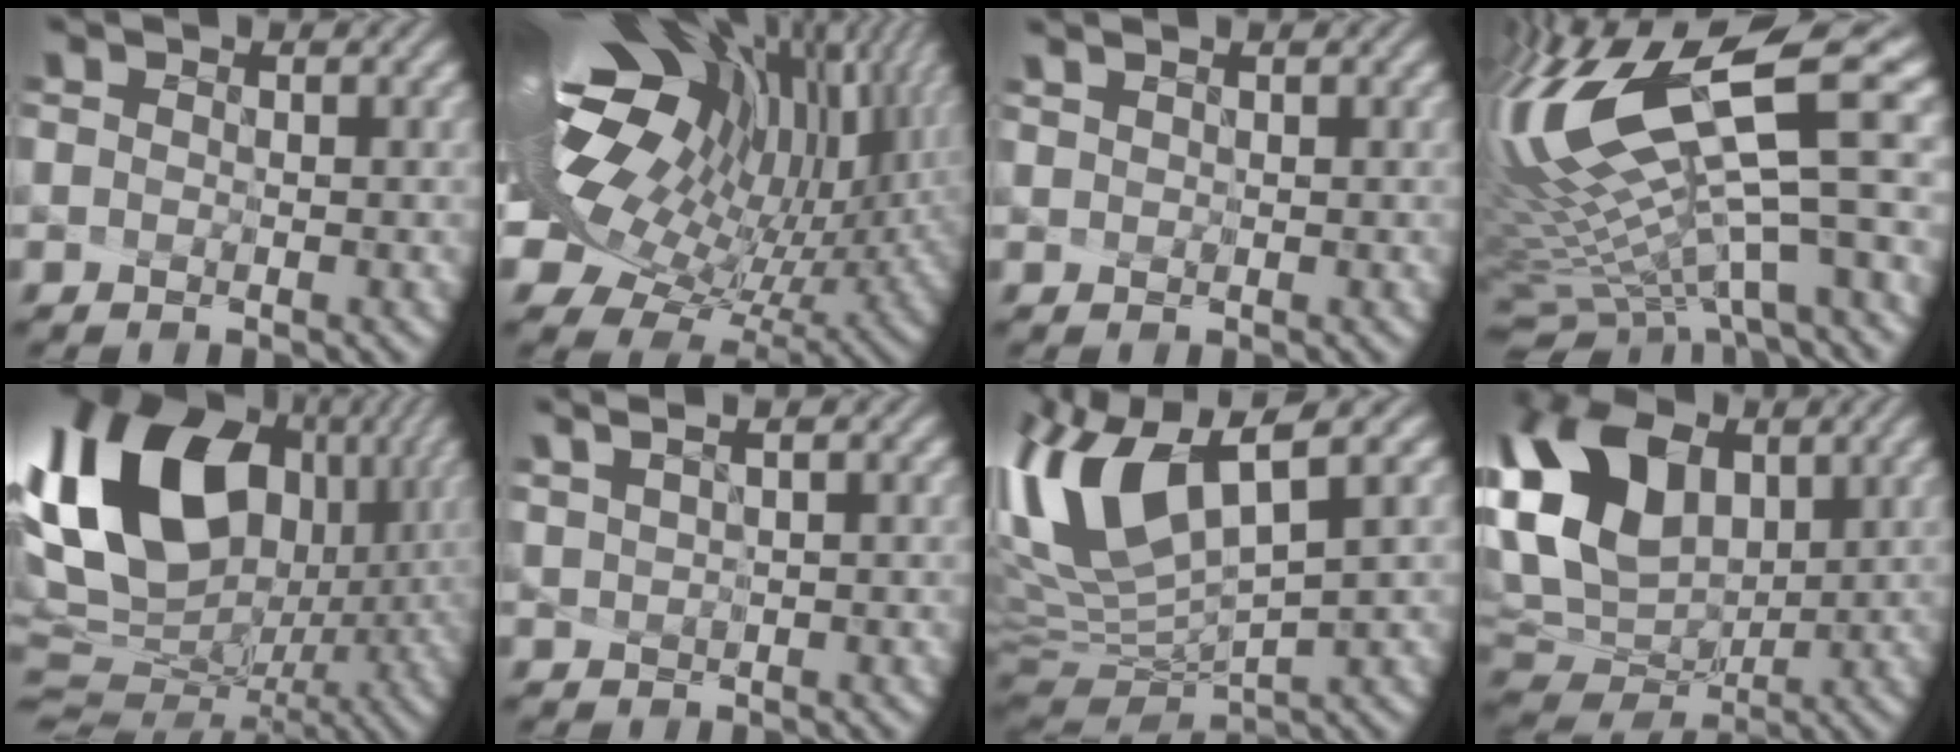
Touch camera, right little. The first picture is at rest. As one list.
[{"total": 16.5, "force": [3.5, 8.8, 13.6], "torque": [-0.269, -0.031, 0.111]}, {"total": 0.8, "force": [0.3, -0.6, -0.4], "torque": [-0.012, -0.012, 0.024]}, {"total": 13.8, "force": [2.0, 2.7, 13.4], "torque": [-0.270, -0.004, 0.080]}, {"total": 17.2, "force": [4.5, 11.5, 12.0], "torque": [-0.247, -0.002, 0.119]}, {"total": 1.6, "force": [0.6, -1.4, -0.5], "torque": [-0.007, -0.014, 0.049]}, {"total": 10.0, "force": [3.6, 2.9, 8.9], "torque": [-0.221, -0.008, 0.102]}, {"total": 9.7, "force": [2.2, 6.5, 6.9], "torque": [-0.181, -0.003, 0.067]}]